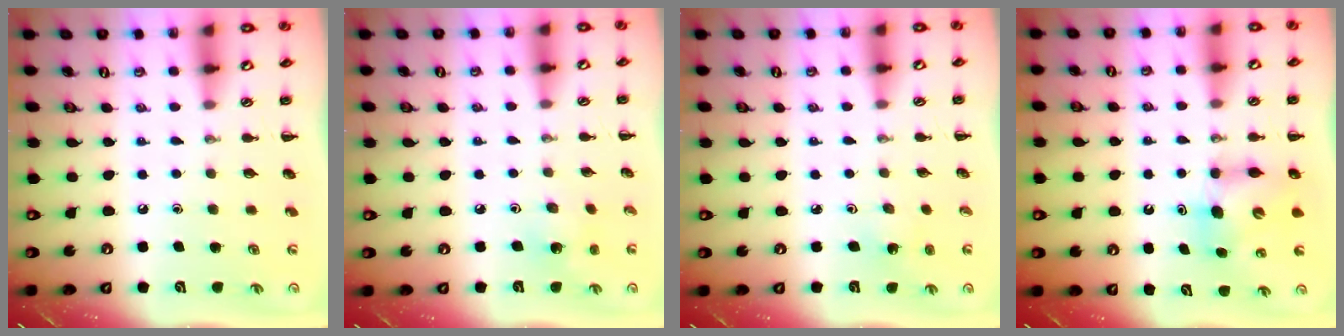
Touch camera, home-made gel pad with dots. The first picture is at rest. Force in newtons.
{"total": 1.8, "press": 1.7, "slide": 0.5}
{"total": 2.1, "press": 2.0, "slide": 0.7}
{"total": 6.7, "press": 6.7, "slide": 0.4}